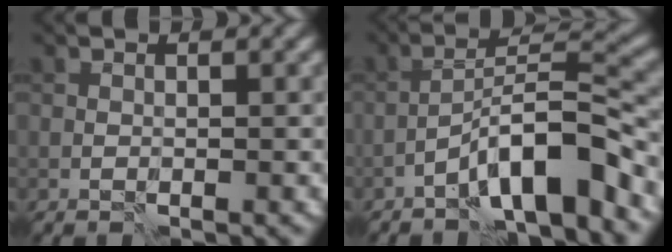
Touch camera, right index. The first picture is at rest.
{"total": 7.2, "force": [-4.5, 1.4, 5.5], "torque": [-0.091, 0.021, -0.077]}